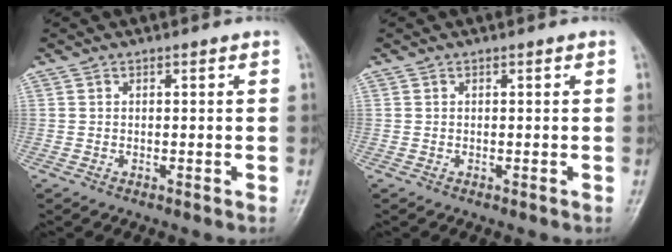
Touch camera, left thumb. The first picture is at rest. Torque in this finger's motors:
{"motor_torque": [-0.03, -0.03, -0.03, -0.09, 0.08]}